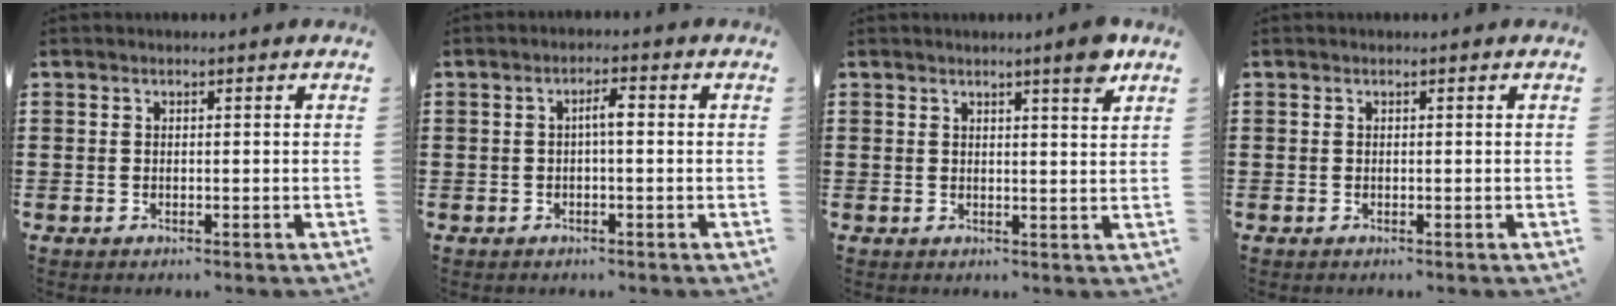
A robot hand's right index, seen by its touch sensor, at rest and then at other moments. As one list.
[{"total": 2.4, "force": [-0.1, 0.5, 2.4], "torque": [-0.045, 0.005, -0.005]}, {"total": 4.2, "force": [3.1, 0.0, 2.8], "torque": [-0.040, -0.009, 0.049]}, {"total": 0.0}]